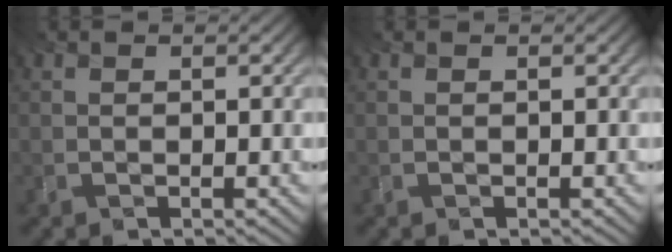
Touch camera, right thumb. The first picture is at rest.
{"total": 0.0}